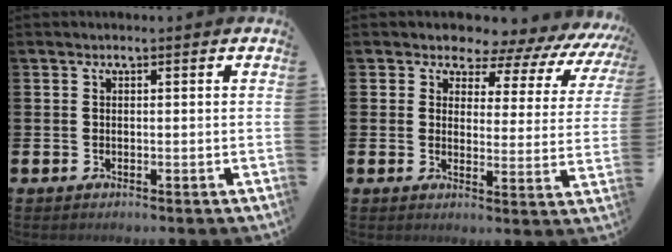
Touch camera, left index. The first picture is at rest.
{"total": 4.5, "force": [3.8, 2.2, 0.6], "torque": [-0.015, -0.045, 0.052]}